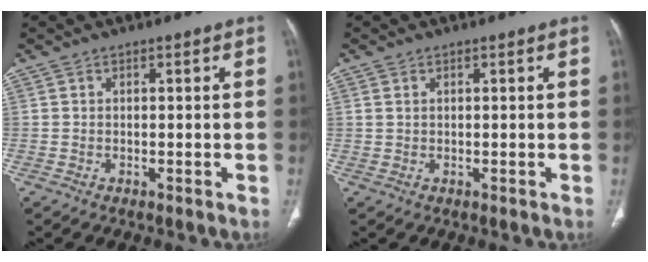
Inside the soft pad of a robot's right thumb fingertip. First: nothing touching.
{"total": 0.8, "force": [0.4, 0.5, 0.5], "torque": [-0.014, 0.003, 0.010]}